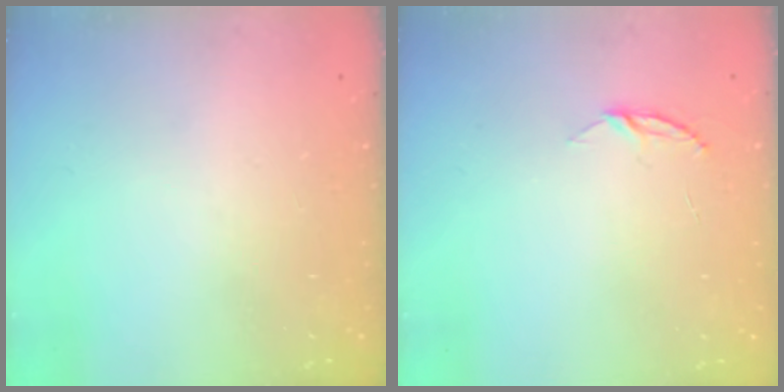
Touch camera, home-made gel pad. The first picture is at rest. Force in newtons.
{"total": 3.9, "press": 3.8, "slide": 0.4}